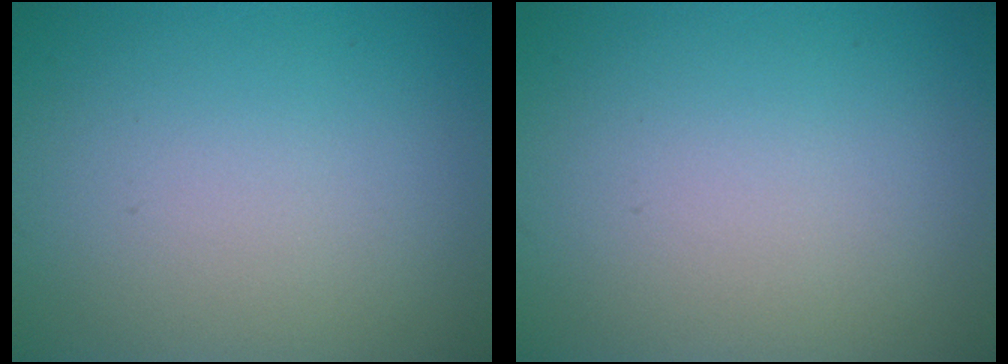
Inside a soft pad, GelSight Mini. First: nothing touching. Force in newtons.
{"total": 0.0}